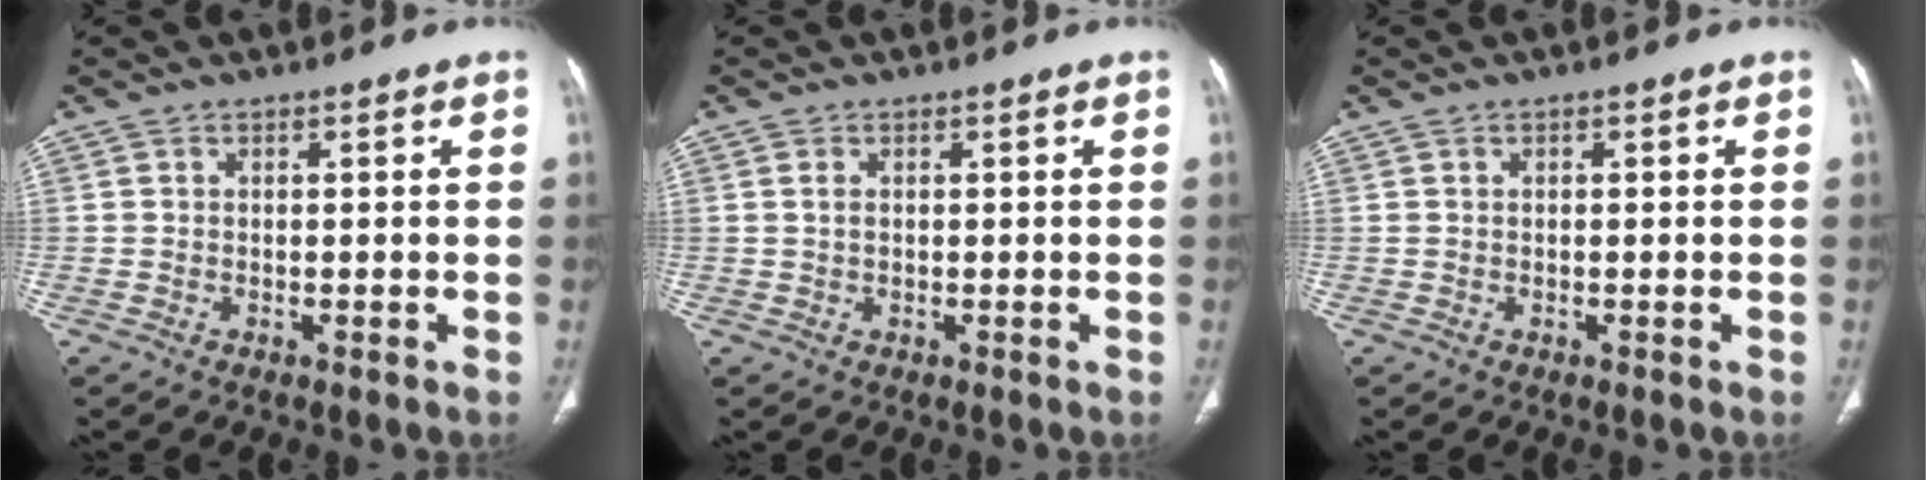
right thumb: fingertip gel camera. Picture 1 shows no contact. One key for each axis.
{"total": 1.2, "fx": 0.3, "fy": 0.8, "fz": 0.9, "tx": -0.018, "ty": 0.002, "tz": 0.008}
{"total": 0.0}